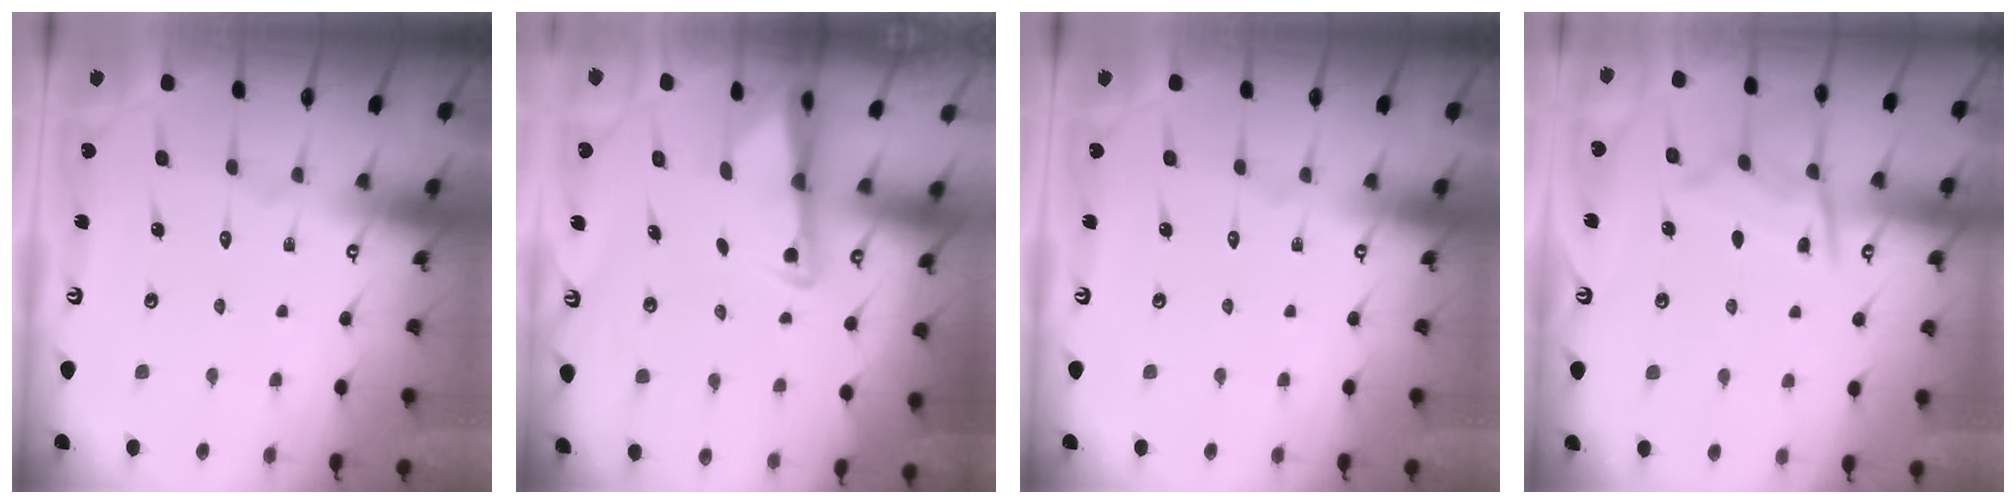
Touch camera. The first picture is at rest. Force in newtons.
{"total": 2.2, "press": 2.2, "slide": 0.4}
{"total": 0.0}
{"total": 10.3, "press": 10.2, "slide": 1.0}